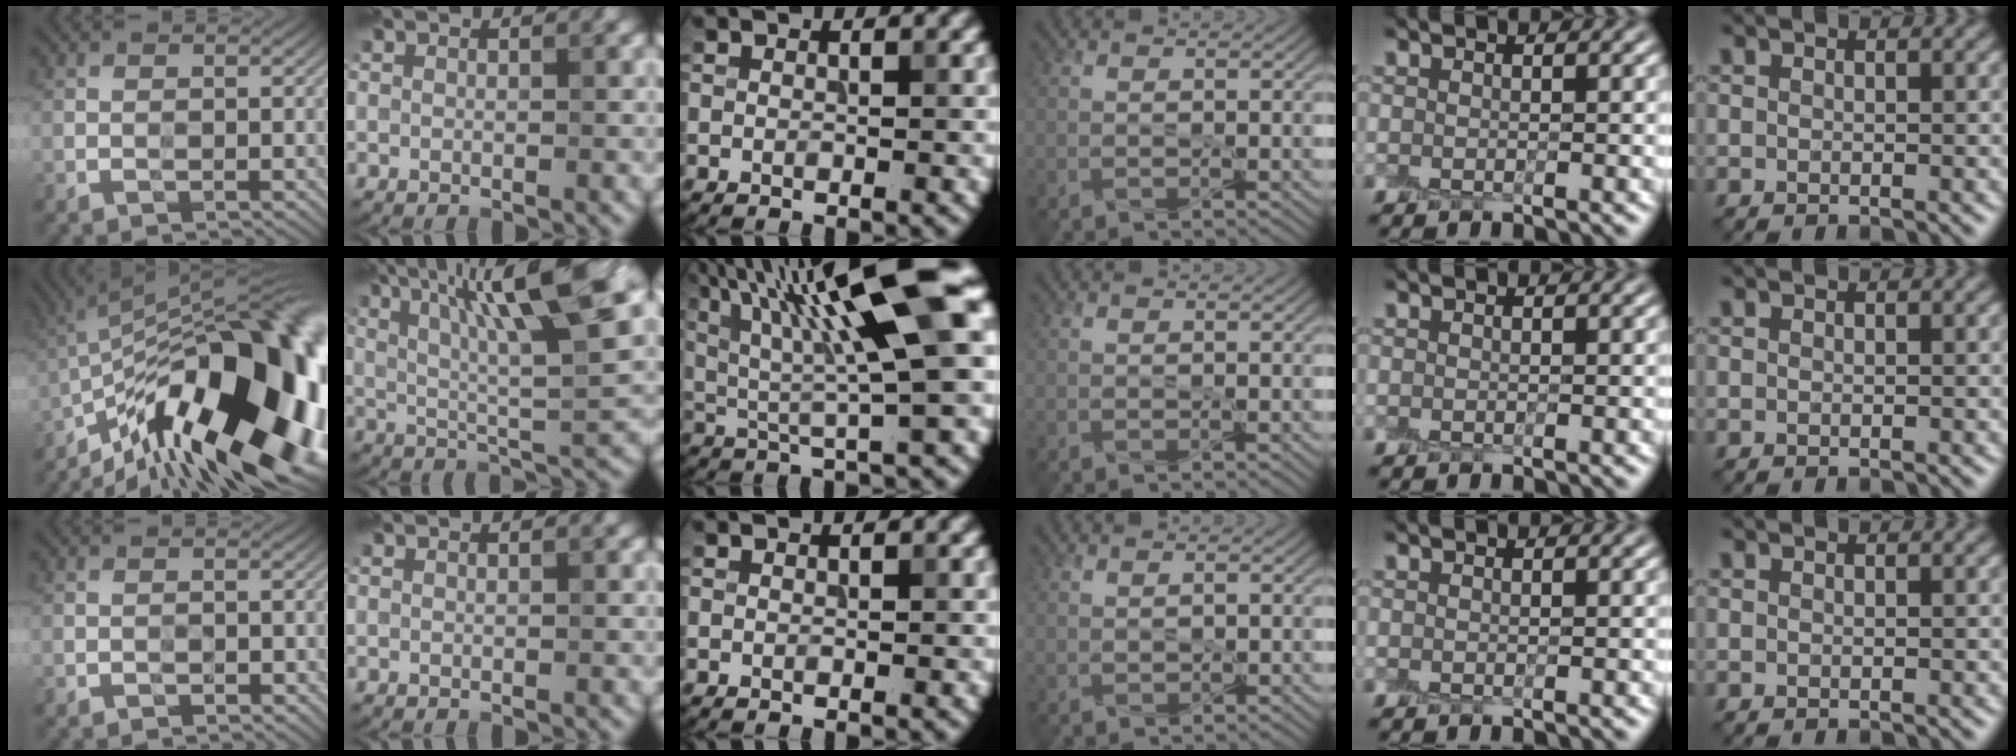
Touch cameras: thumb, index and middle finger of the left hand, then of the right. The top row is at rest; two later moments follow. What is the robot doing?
{"motion": "peel", "object": "aluminum foil"}